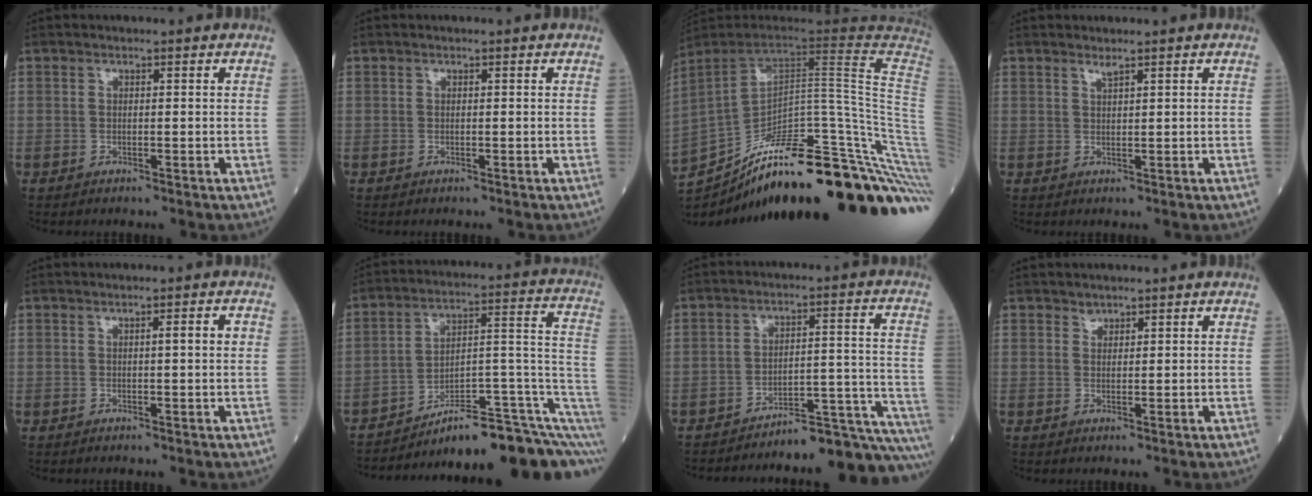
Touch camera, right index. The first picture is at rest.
{"total": 0.0}
{"total": 36.4, "force": [-23.4, 3.8, 27.7], "torque": [-0.305, -0.013, -0.324]}
{"total": 1.0, "force": [0.9, -0.1, 0.4], "torque": [-0.013, -0.005, 0.022]}
{"total": 2.0, "force": [0.3, 0.0, 1.9], "torque": [-0.031, 0.002, 0.004]}
{"total": 16.4, "force": [-10.7, 2.6, 12.1], "torque": [-0.105, 0.071, -0.149]}
{"total": 16.9, "force": [-16.4, -0.7, 4.2], "torque": [-0.004, 0.034, -0.215]}
{"total": 0.9, "force": [0.9, 0.4, 0.0], "torque": [0.002, -0.007, 0.012]}